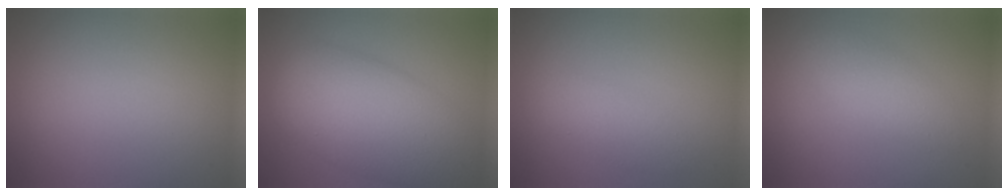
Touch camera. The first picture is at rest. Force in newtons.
{"total": 9.4, "press": 9.3, "slide": 0.3}
{"total": 2.1, "press": 2.1, "slide": 0.1}
{"total": 2.2, "press": 2.2, "slide": 0.2}